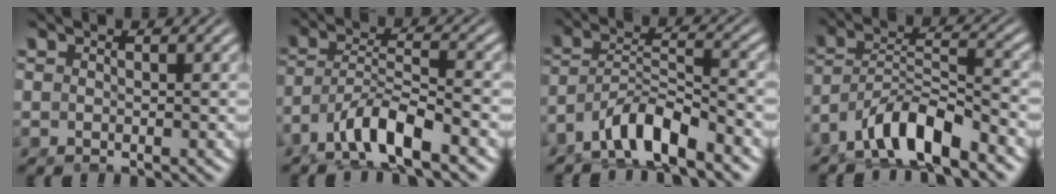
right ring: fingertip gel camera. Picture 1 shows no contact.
{"total": 4.8, "force": [-2.5, 2.3, 3.4], "torque": [-0.077, -0.024, -0.033]}
{"total": 5.5, "force": [-3.6, 2.7, 3.1], "torque": [-0.074, -0.030, -0.049]}
{"total": 6.3, "force": [-3.9, 3.5, 3.6], "torque": [-0.086, -0.032, -0.052]}